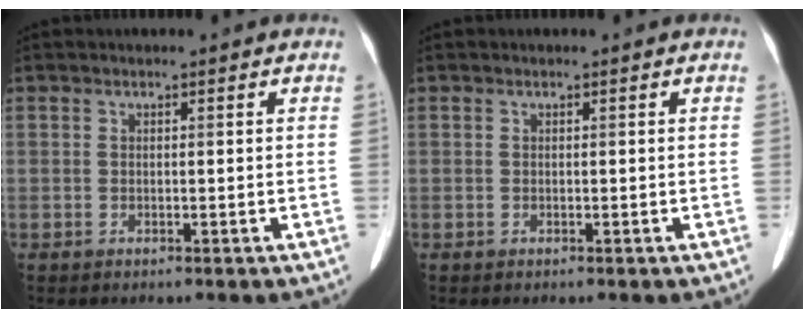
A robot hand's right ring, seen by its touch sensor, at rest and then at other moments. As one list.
[{"total": 0.0}]